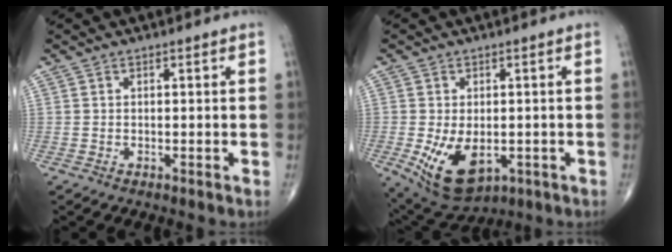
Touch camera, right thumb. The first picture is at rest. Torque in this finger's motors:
{"motor_torque": [-0.06, 0.22, 0.68, 0.44, 0.11]}